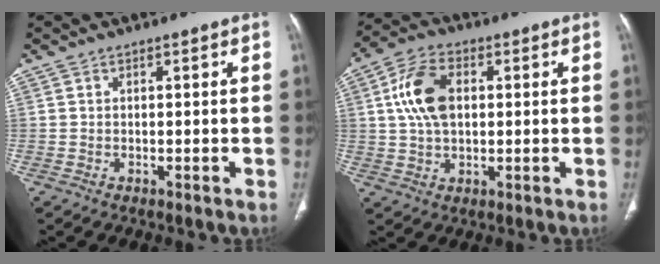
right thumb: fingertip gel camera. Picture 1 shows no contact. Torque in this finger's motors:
{"motor_torque": [1.16, 1.06, 1.19, 0.26, 0.12]}